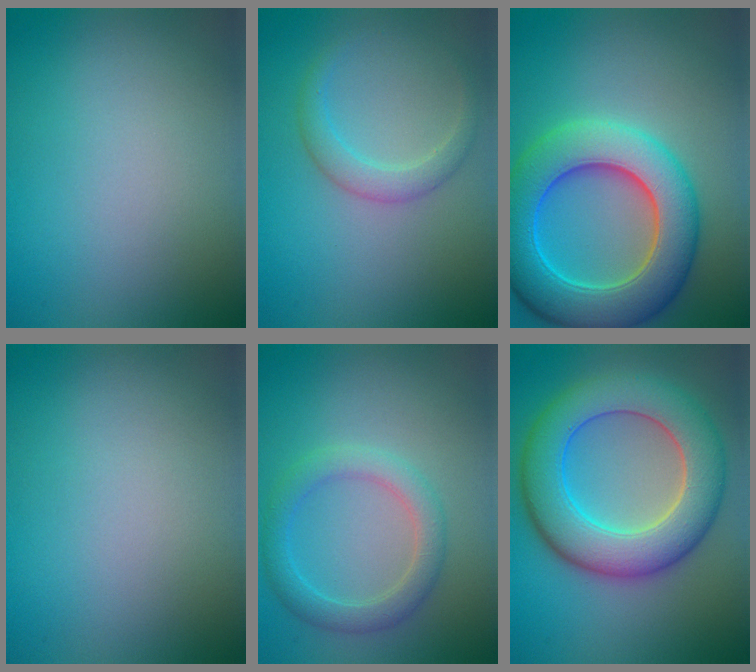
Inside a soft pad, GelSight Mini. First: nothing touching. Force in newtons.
{"total": 2.3, "press": 2.2, "slide": 0.3}
{"total": 9.5, "press": 9.5, "slide": 0.3}
{"total": 0.0}
{"total": 3.0, "press": 3.0, "slide": 0.3}
{"total": 9.3, "press": 9.3, "slide": 0.5}